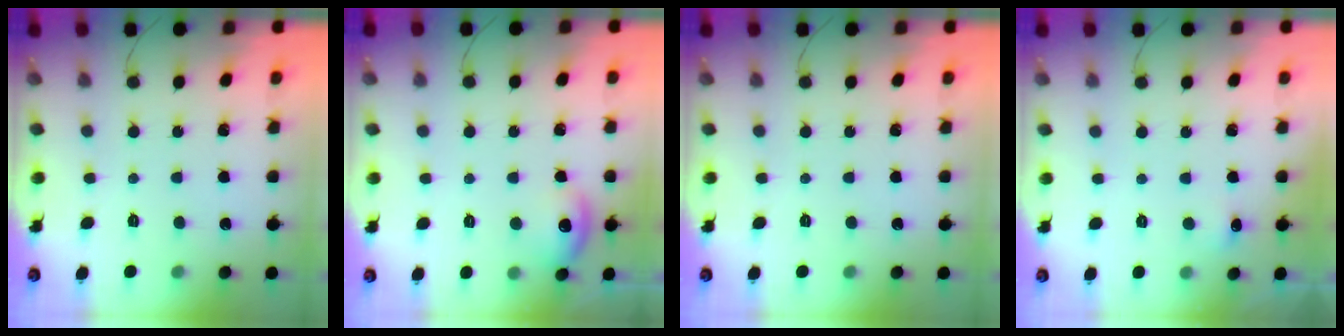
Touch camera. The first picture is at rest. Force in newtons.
{"total": 8.3, "press": 8.2, "slide": 1.4}
{"total": 0.0}
{"total": 3.5, "press": 3.2, "slide": 1.4}